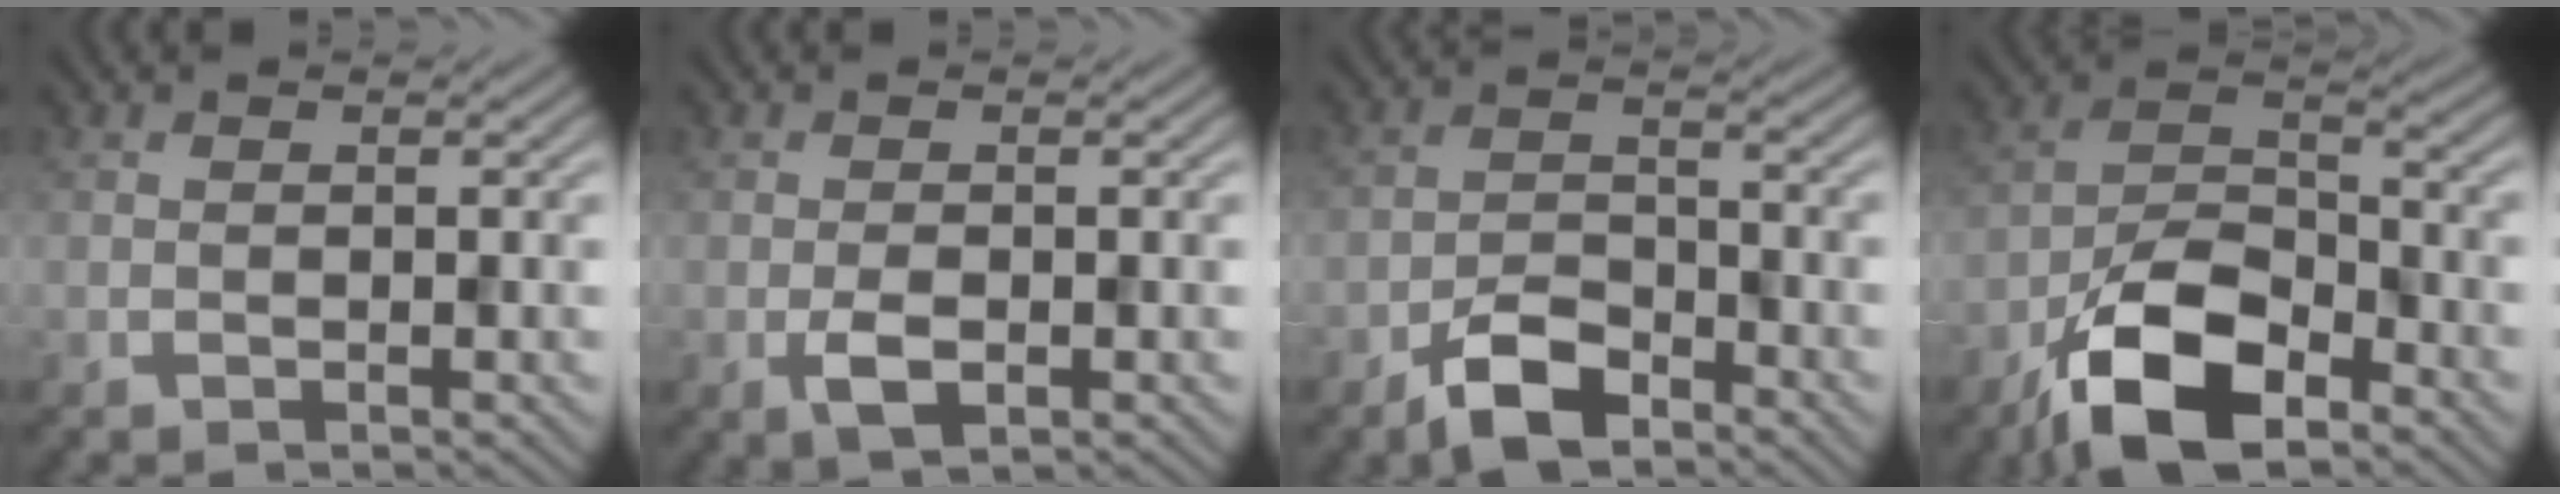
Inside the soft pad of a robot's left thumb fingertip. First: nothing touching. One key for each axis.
{"total": 2.5, "fx": -0.8, "fy": 1.2, "fz": 2.1, "tx": -0.045, "ty": -0.005, "tz": -0.016}
{"total": 5.7, "fx": -4.0, "fy": 2.5, "fz": 3.3, "tx": -0.055, "ty": 0.002, "tz": -0.084}
{"total": 11.1, "fx": -6.7, "fy": 4.9, "fz": 7.4, "tx": -0.137, "ty": -0.002, "tz": -0.142}